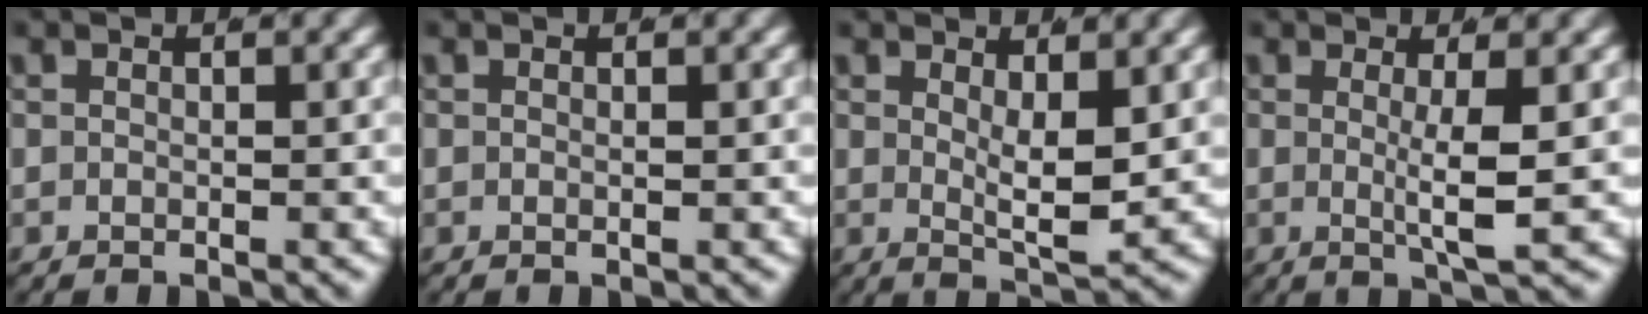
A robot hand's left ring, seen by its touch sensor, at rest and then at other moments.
{"total": 0.0}
{"total": 3.3, "force": [1.2, 0.5, 3.0], "torque": [-0.051, -0.020, 0.027]}
{"total": 3.3, "force": [0.2, -0.1, 3.3], "torque": [-0.055, -0.015, 0.008]}